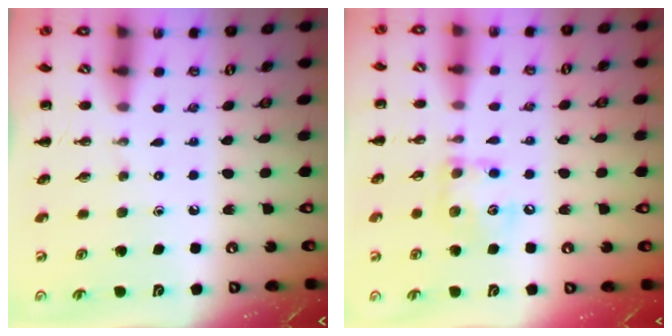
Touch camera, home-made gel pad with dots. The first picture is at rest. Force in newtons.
{"total": 10.1, "press": 10.0, "slide": 1.2}